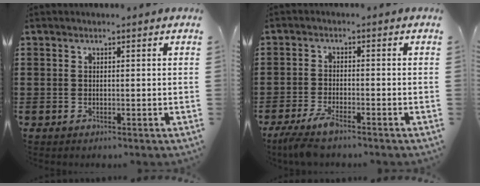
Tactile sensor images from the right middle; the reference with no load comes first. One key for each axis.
{"total": 4.3, "fx": -3.5, "fy": 0.3, "fz": 2.5, "tx": -0.062, "ty": -0.015, "tz": -0.069}